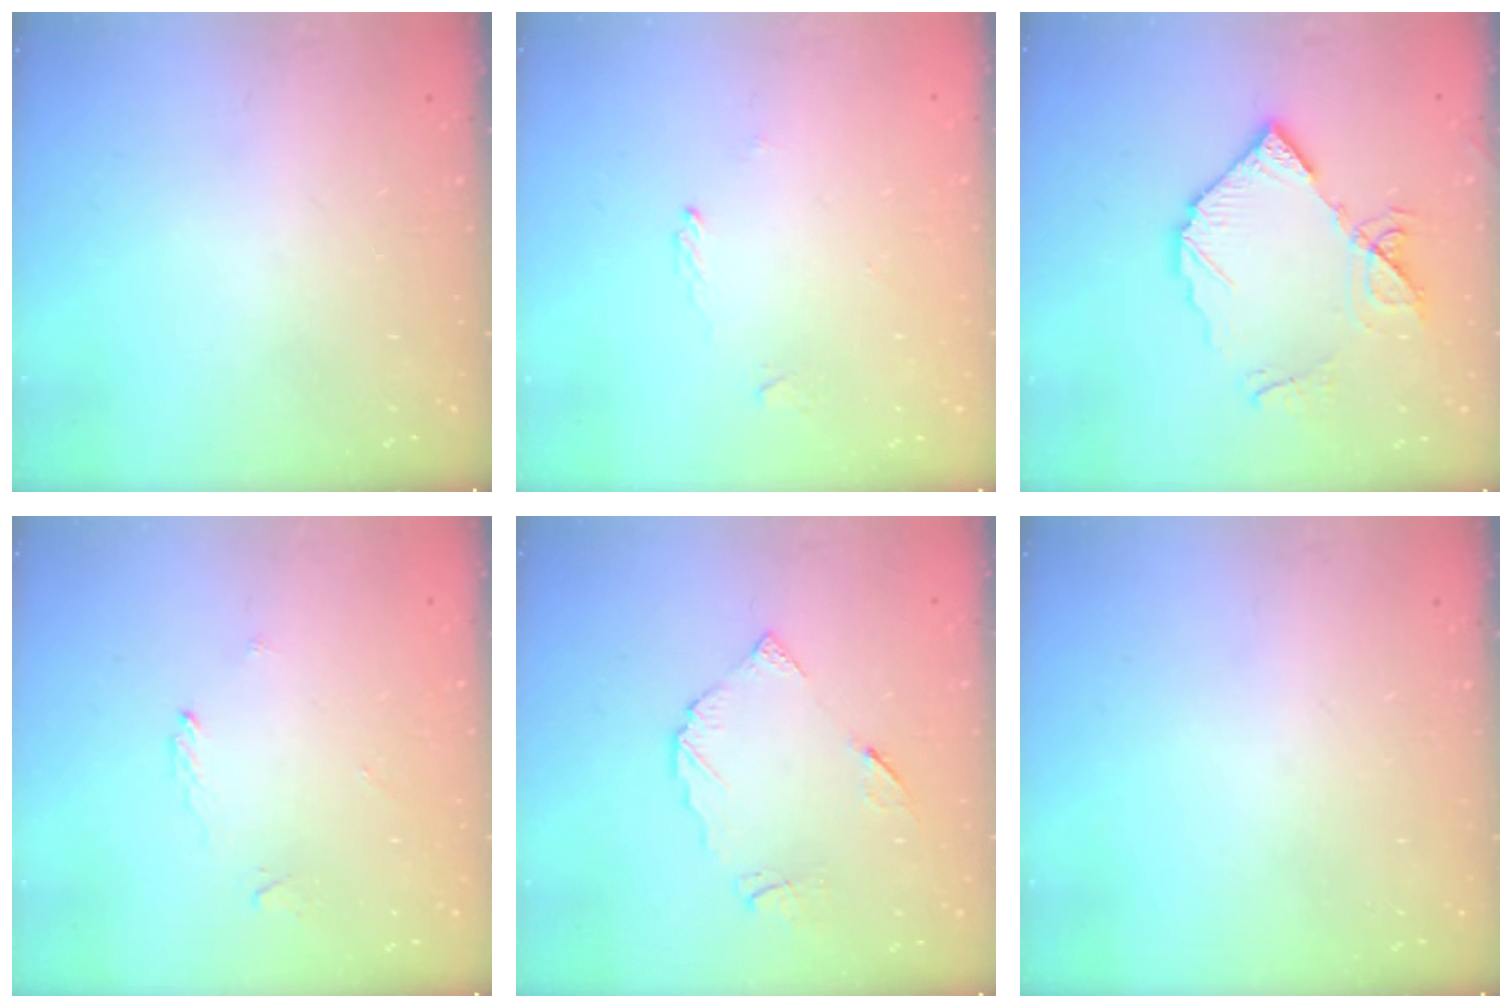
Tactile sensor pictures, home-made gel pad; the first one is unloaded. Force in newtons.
{"total": 1.9, "press": 1.9, "slide": 0.5}
{"total": 11.8, "press": 11.7, "slide": 1.3}
{"total": 2.0, "press": 2.0, "slide": 0.2}
{"total": 7.7, "press": 7.7, "slide": 0.5}
{"total": 0.0}